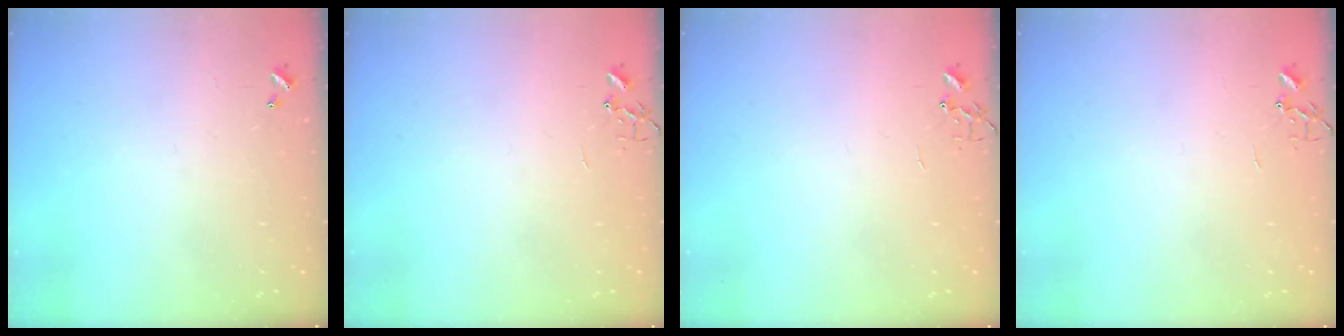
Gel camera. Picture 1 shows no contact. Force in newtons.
{"total": 0.0}
{"total": 0.0}
{"total": 0.0}